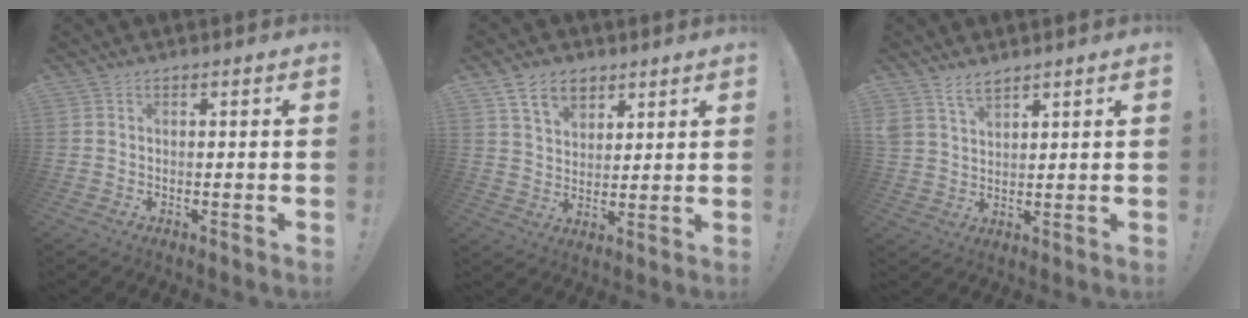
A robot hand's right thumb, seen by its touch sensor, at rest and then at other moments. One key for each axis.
{"total": 9.9, "fx": 5.9, "fy": 6.4, "fz": 4.6, "tx": -0.077, "ty": -0.021, "tz": 0.114}
{"total": 4.8, "fx": 4.0, "fy": 1.7, "fz": 2.1, "tx": -0.037, "ty": -0.022, "tz": 0.075}